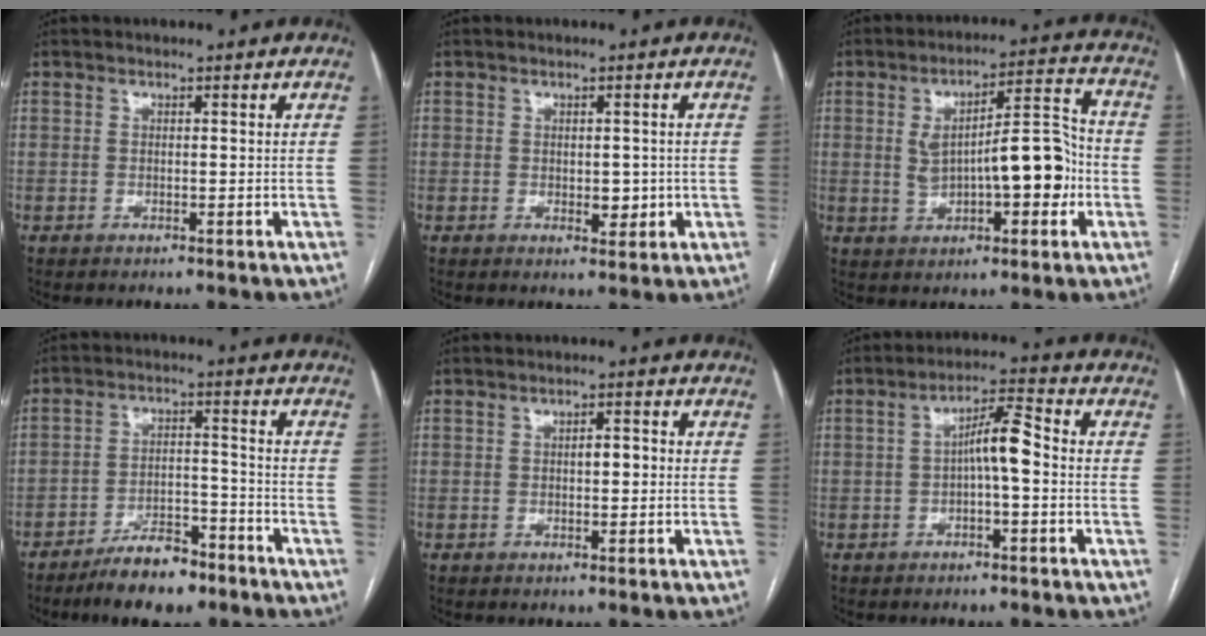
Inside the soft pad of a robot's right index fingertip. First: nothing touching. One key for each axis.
{"total": 3.0, "fx": -0.2, "fy": 1.9, "fz": 2.3, "tx": -0.028, "ty": -0.001, "tz": 0.006}
{"total": 13.1, "fx": -0.9, "fy": 4.3, "fz": 12.3, "tx": -0.195, "ty": 0.031, "tz": -0.004}
{"total": 8.6, "fx": -6.5, "fy": 3.0, "fz": 4.7, "tx": -0.082, "ty": 0.002, "tz": -0.112}
{"total": 2.1, "fx": -0.1, "fy": 0.8, "fz": 2.0, "tx": -0.029, "ty": 0.008, "tz": -0.002}
{"total": 6.0, "fx": -0.5, "fy": 1.0, "fz": 5.8, "tx": -0.097, "ty": 0.023, "tz": -0.010}